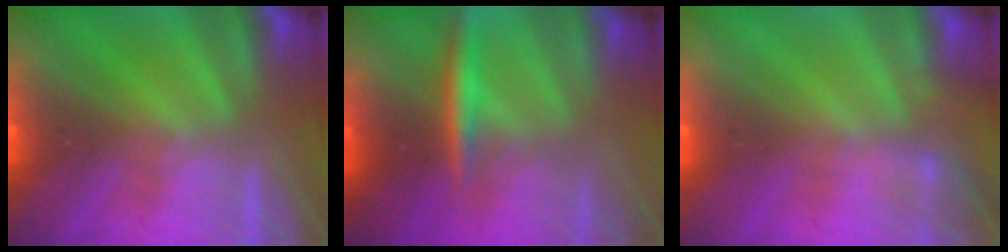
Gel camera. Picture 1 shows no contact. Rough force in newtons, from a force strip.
{"total": 2.8}
{"total": 1.8}